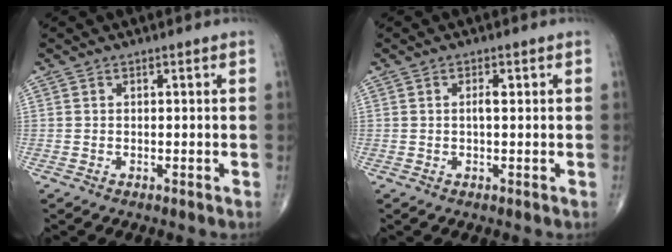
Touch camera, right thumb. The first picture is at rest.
{"total": 1.7, "force": [0.4, 0.5, 1.6], "torque": [-0.030, 0.002, 0.005]}